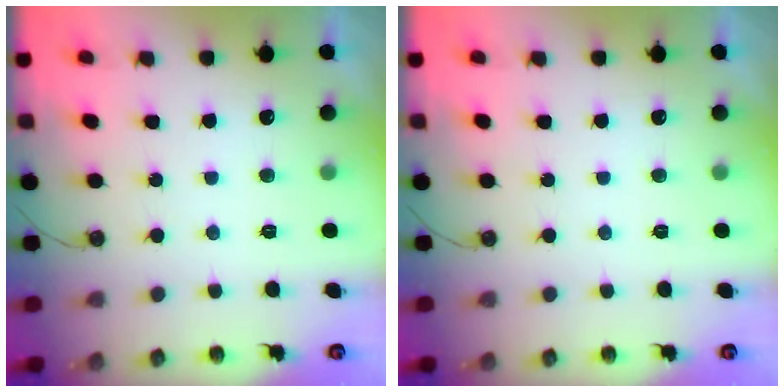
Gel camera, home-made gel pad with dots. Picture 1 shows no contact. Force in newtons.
{"total": 0.0}